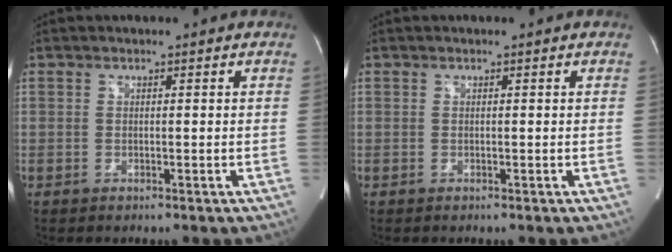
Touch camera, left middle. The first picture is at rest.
{"total": 0.0}